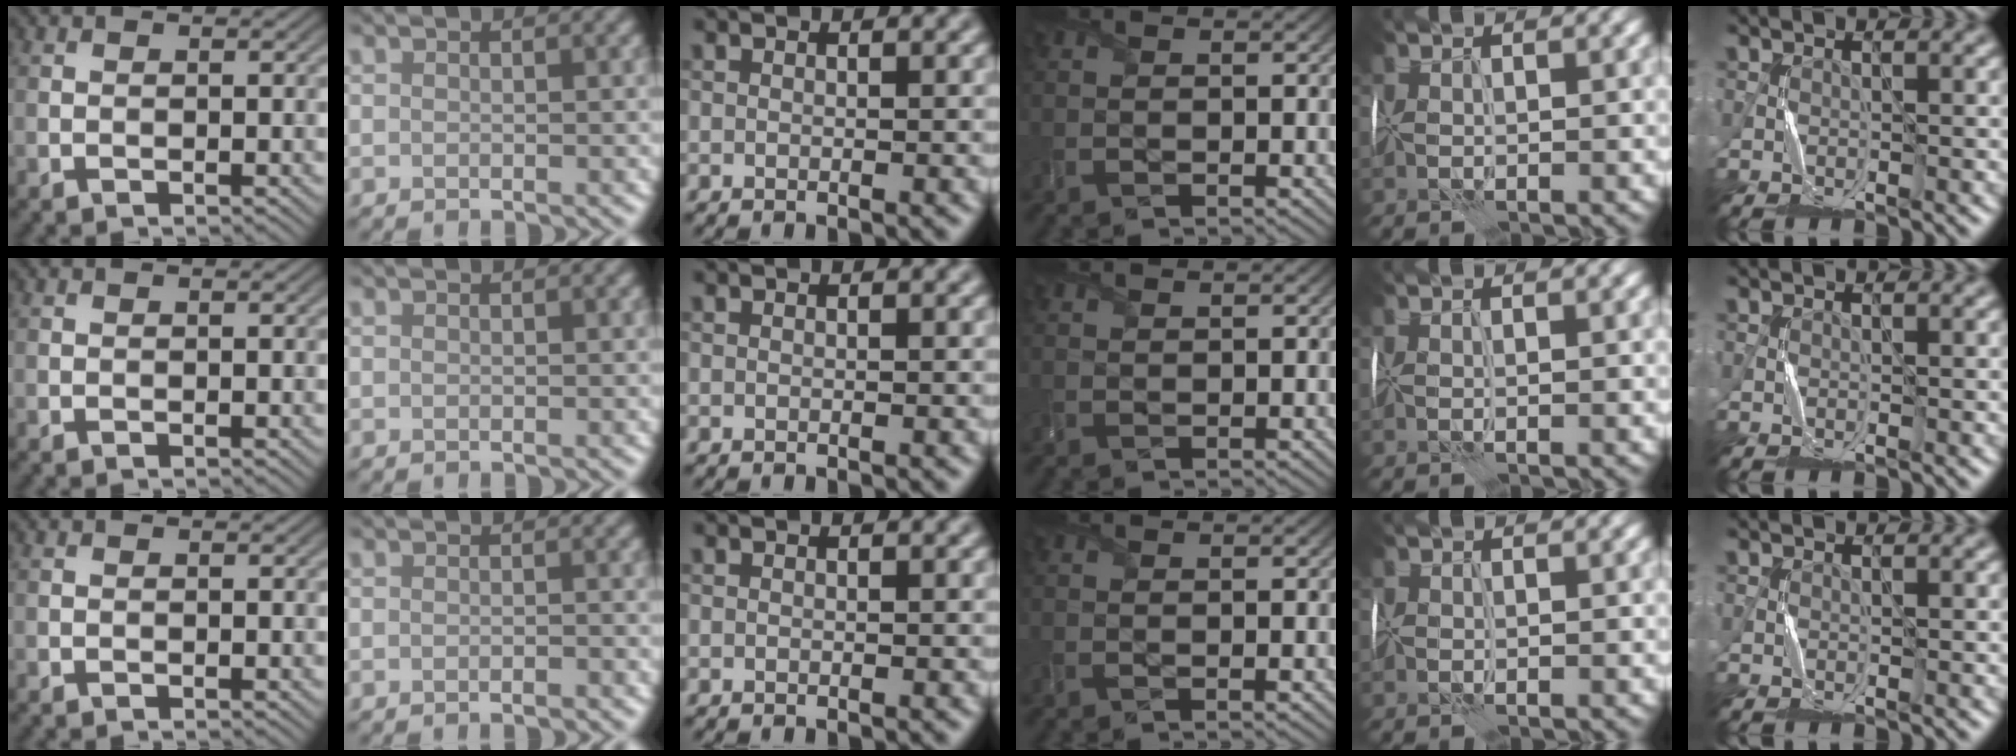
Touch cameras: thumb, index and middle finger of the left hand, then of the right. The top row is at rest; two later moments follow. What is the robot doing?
{"motion": "wrap", "object": "felt sheet"}